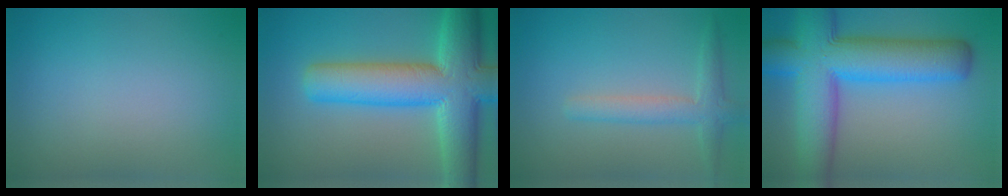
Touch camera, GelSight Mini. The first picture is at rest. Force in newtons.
{"total": 11.6, "press": 11.6, "slide": 0.6}
{"total": 2.8, "press": 2.8, "slide": 0.1}
{"total": 11.9, "press": 11.9, "slide": 0.3}